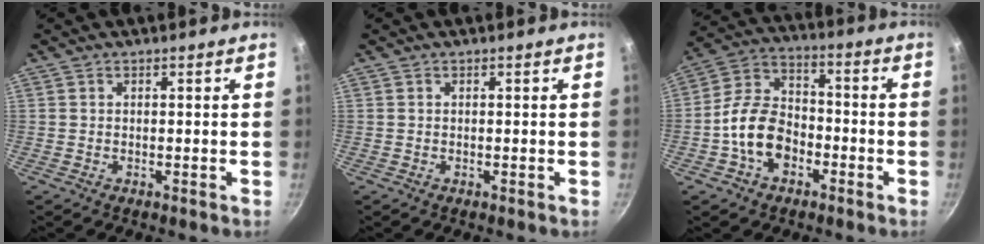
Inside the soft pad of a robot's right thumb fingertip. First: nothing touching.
{"total": 0.0}
{"total": 11.8, "force": [-4.2, 8.5, 7.0], "torque": [-0.097, 0.044, -0.089]}